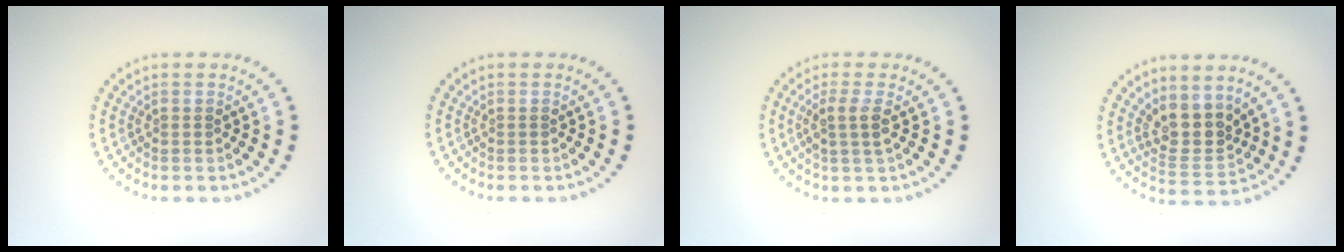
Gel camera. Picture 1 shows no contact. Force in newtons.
{"total": 0.0}
{"total": 2.0, "press": 1.7, "slide": 1.1}
{"total": 3.7, "press": 3.1, "slide": 2.0}